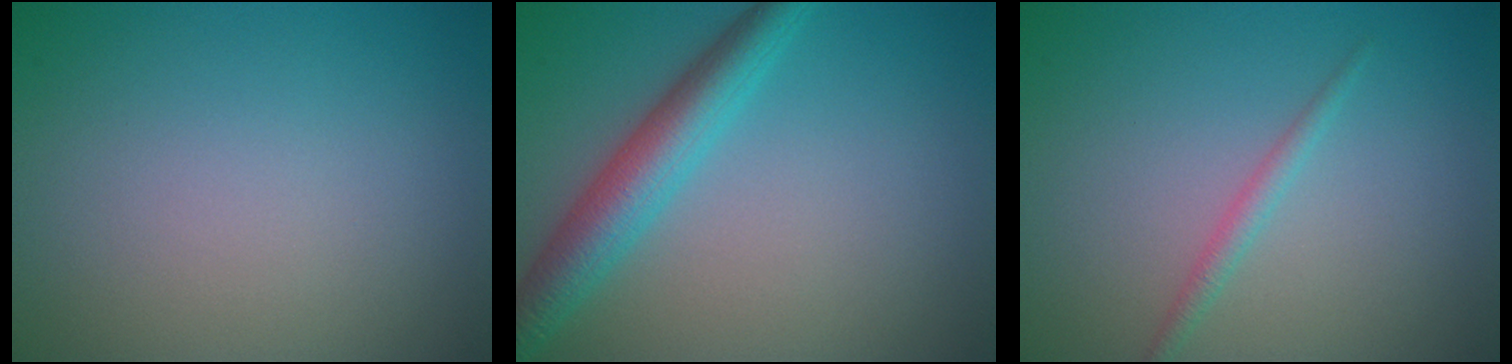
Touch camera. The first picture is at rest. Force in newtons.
{"total": 4.7, "press": 4.7, "slide": 0.1}
{"total": 1.3, "press": 1.3, "slide": 0.0}